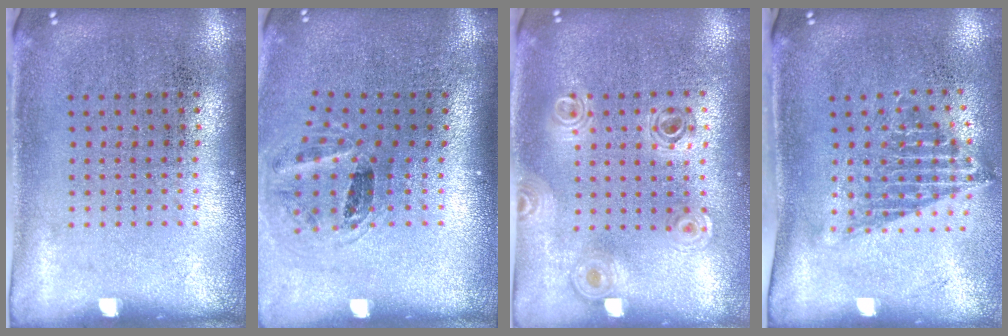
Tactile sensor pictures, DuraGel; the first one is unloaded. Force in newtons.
{"total": 1.2, "press": 1.0, "slide": 0.6}
{"total": 1.0, "press": 1.0, "slide": 0.2}
{"total": 1.4, "press": 1.1, "slide": 0.9}